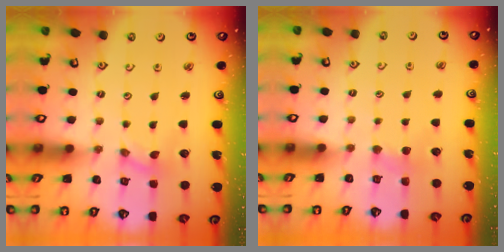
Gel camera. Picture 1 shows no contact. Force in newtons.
{"total": 2.4, "press": 2.3, "slide": 0.5}